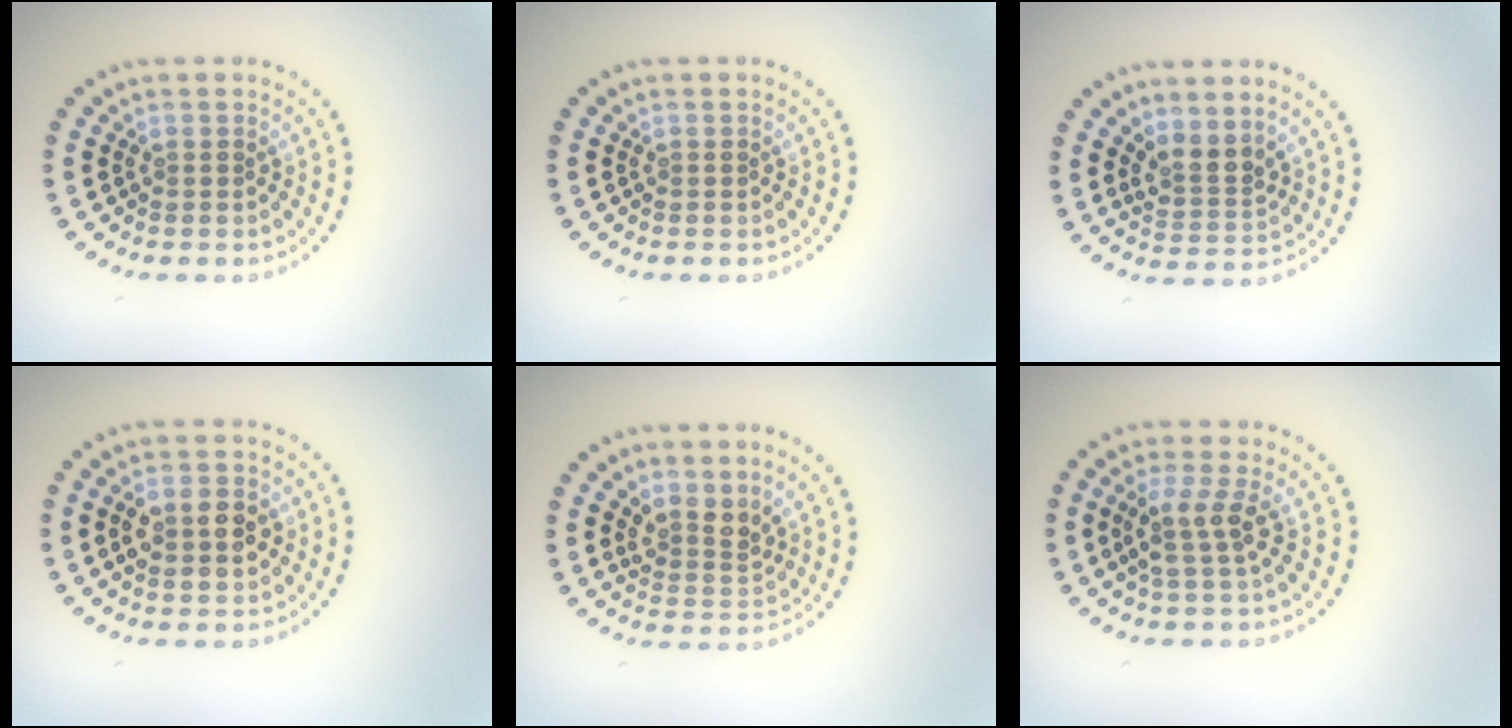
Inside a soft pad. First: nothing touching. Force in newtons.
{"total": 0.0}
{"total": 2.5, "press": 1.8, "slide": 1.7}
{"total": 3.8, "press": 3.8, "slide": 0.2}
{"total": 2.5, "press": 1.8, "slide": 1.7}
{"total": 2.6, "press": 2.0, "slide": 1.7}